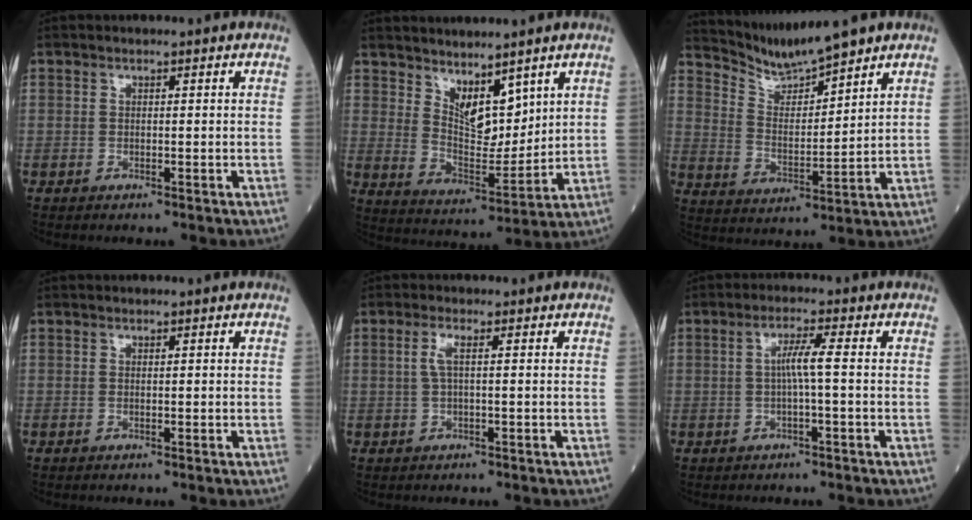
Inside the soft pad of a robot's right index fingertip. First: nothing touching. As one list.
[{"total": 8.3, "force": [5.1, 3.5, 5.4], "torque": [-0.106, -0.007, 0.106]}, {"total": 8.4, "force": [8.1, -0.3, 2.3], "torque": [-0.060, 0.002, 0.165]}, {"total": 0.0}, {"total": 2.3, "force": [0.3, 0.4, 2.3], "torque": [-0.056, 0.005, 0.008]}, {"total": 3.7, "force": [-0.1, -0.1, 3.7], "torque": [-0.075, 0.006, 0.001]}]